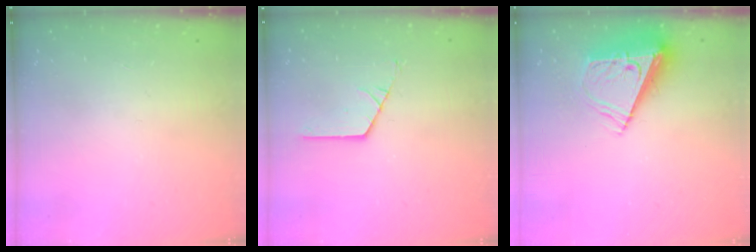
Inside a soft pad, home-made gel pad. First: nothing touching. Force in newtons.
{"total": 2.9, "press": 2.9, "slide": 0.2}
{"total": 8.9, "press": 8.8, "slide": 1.2}